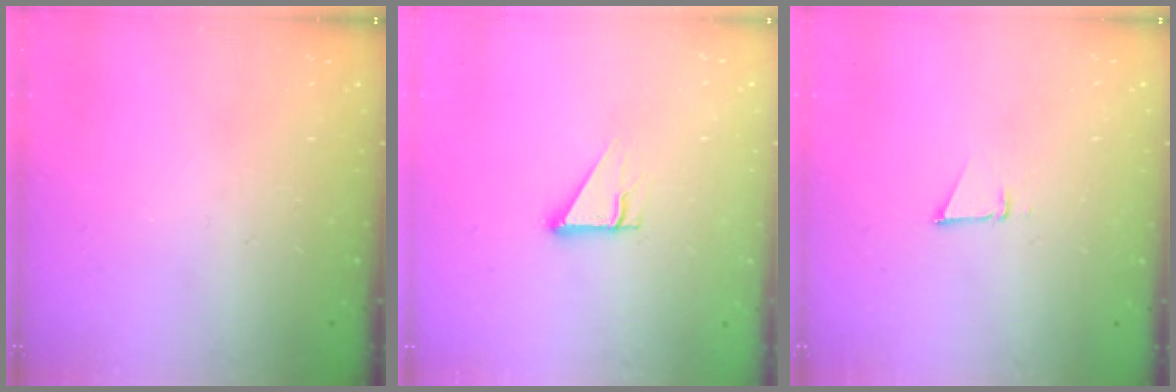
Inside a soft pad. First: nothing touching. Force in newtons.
{"total": 2.7, "press": 2.7, "slide": 0.1}
{"total": 2.6, "press": 2.5, "slide": 0.8}